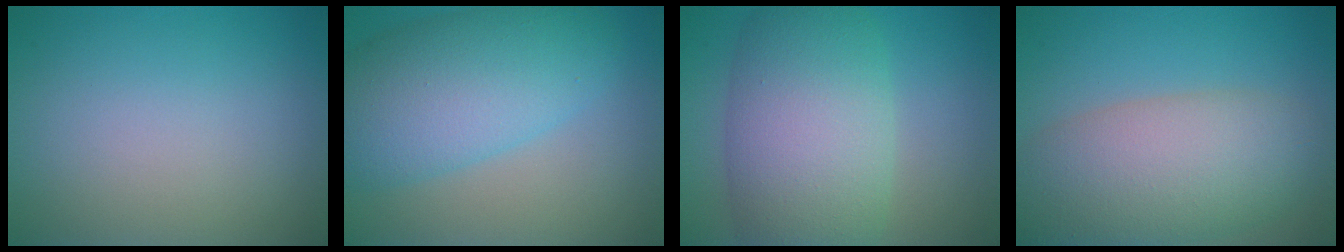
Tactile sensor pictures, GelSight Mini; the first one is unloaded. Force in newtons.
{"total": 8.6, "press": 8.6, "slide": 0.3}
{"total": 10.1, "press": 10.0, "slide": 0.6}
{"total": 8.7, "press": 8.7, "slide": 0.8}